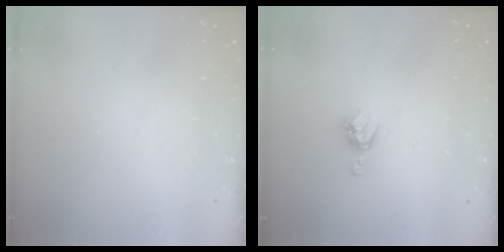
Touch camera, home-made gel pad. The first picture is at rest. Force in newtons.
{"total": 5.7, "press": 5.7, "slide": 0.5}